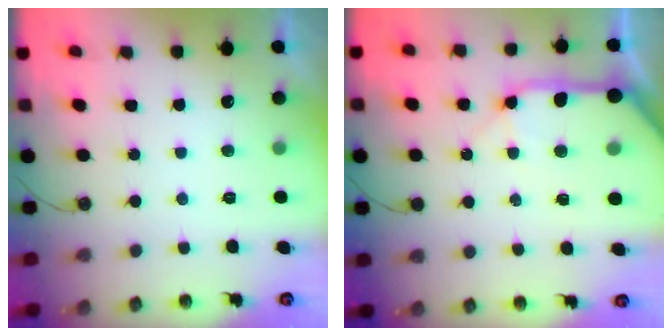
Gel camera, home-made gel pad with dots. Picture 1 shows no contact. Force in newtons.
{"total": 14.6, "press": 14.4, "slide": 2.4}